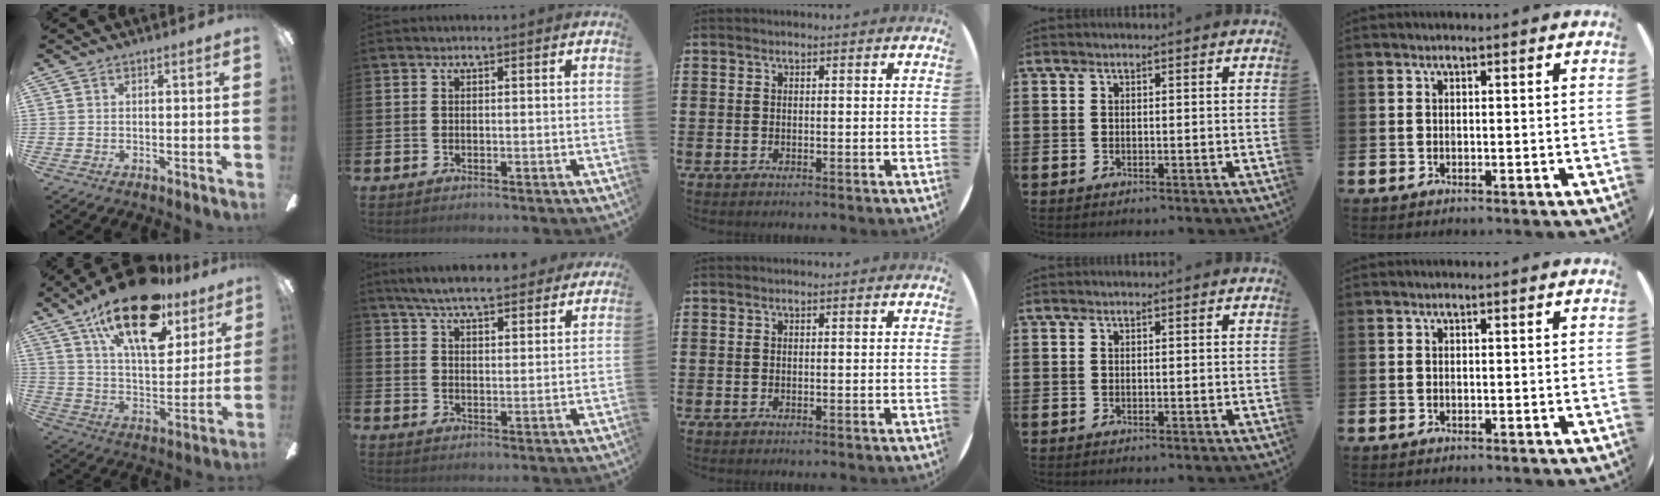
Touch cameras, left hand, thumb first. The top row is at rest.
{"thumb": {"total": 23.9, "force": [15.0, 10.1, 15.6], "torque": [-0.251, -0.077, 0.257]}, "index": {"total": 6.8, "force": [6.4, 1.0, 1.9], "torque": [-0.055, -0.032, 0.115]}}